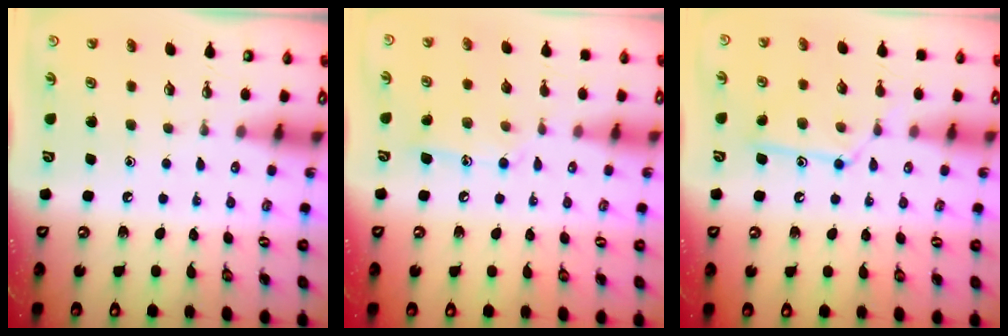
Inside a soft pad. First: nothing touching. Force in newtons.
{"total": 10.0, "press": 10.0, "slide": 0.7}
{"total": 12.5, "press": 12.5, "slide": 0.9}